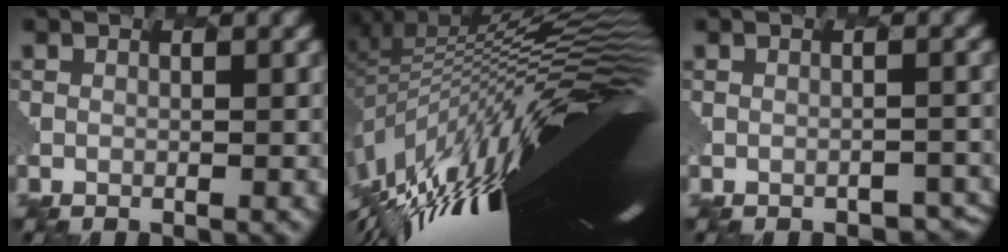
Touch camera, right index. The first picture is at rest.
{"total": 14.8, "force": [-3.7, 4.2, 13.8], "torque": [-0.206, 0.019, -0.070]}
{"total": 2.7, "force": [-2.0, 1.1, 1.5], "torque": [-0.017, -0.004, -0.008]}